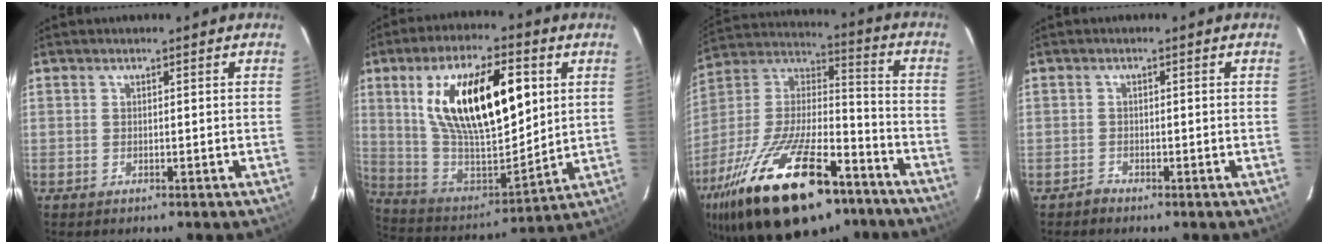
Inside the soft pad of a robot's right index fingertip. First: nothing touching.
{"total": 24.7, "force": [7.5, 10.4, 21.1], "torque": [-0.375, 0.014, 0.146]}
{"total": 31.6, "force": [-19.6, 12.7, 21.3], "torque": [-0.407, -0.018, -0.308]}
{"total": 1.2, "force": [-1.0, 0.6, -0.3], "torque": [0.004, 0.006, -0.018]}